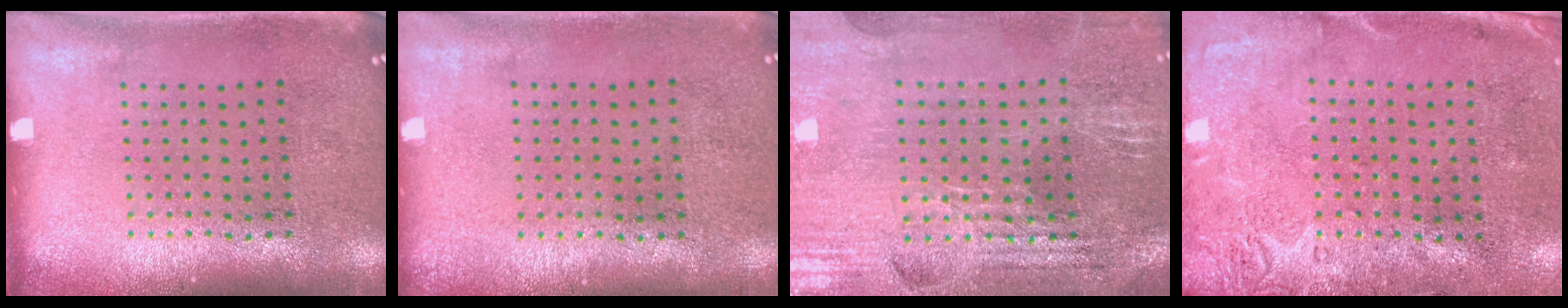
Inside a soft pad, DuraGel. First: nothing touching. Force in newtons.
{"total": 0.0}
{"total": 2.9, "press": 2.9, "slide": 0.5}
{"total": 2.8, "press": 2.1, "slide": 1.7}